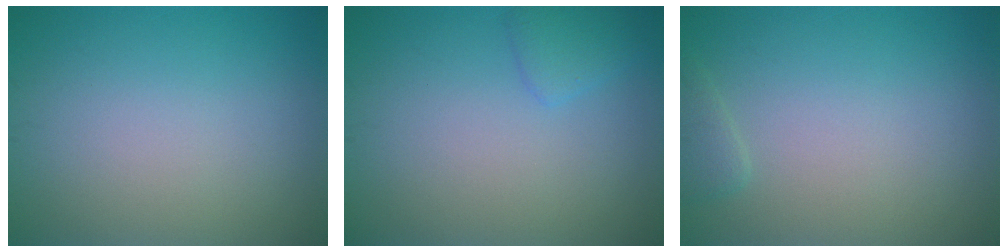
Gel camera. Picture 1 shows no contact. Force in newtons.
{"total": 1.4, "press": 1.4, "slide": 0.1}
{"total": 1.2, "press": 1.2, "slide": 0.1}